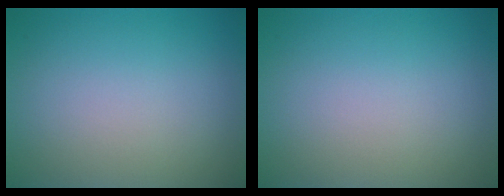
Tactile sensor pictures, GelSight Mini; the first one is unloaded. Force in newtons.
{"total": 0.0}